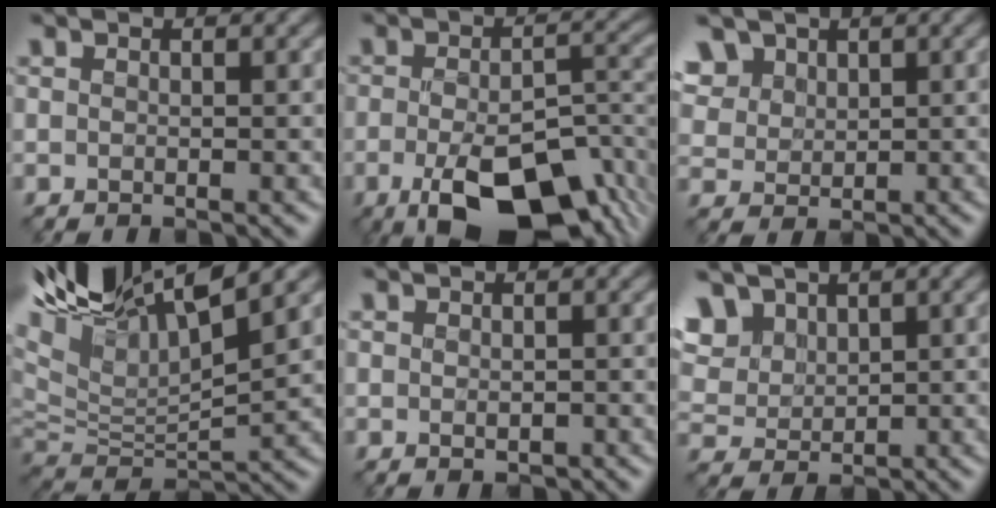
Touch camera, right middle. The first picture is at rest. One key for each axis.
{"total": 11.6, "fx": -5.9, "fy": 4.9, "fz": 8.7, "tx": -0.156, "ty": -0.020, "tz": -0.087}
{"total": 8.6, "fx": 4.8, "fy": 6.2, "fz": 3.5, "tx": -0.095, "ty": 0.023, "tz": 0.076}
{"total": 13.6, "fx": 8.6, "fy": 4.4, "fz": 9.5, "tx": -0.217, "ty": 0.039, "tz": 0.155}
{"total": 0.8, "fx": -0.3, "fy": 0.6, "fz": 0.6, "tx": -0.007, "ty": -0.005, "tz": -0.002}
{"total": 6.6, "fx": 3.7, "fy": 4.6, "fz": 3.1, "tx": -0.097, "ty": 0.014, "tz": 0.068}